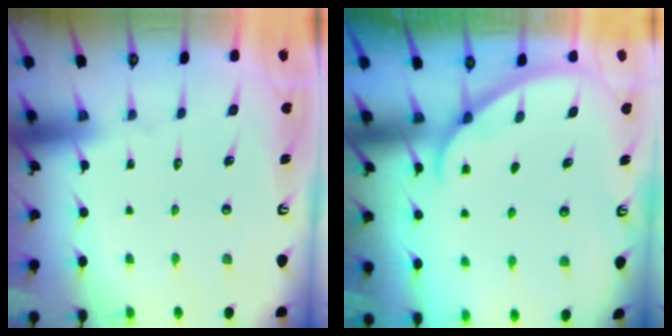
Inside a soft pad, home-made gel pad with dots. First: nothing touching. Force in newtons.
{"total": 2.0, "press": 2.0, "slide": 0.2}